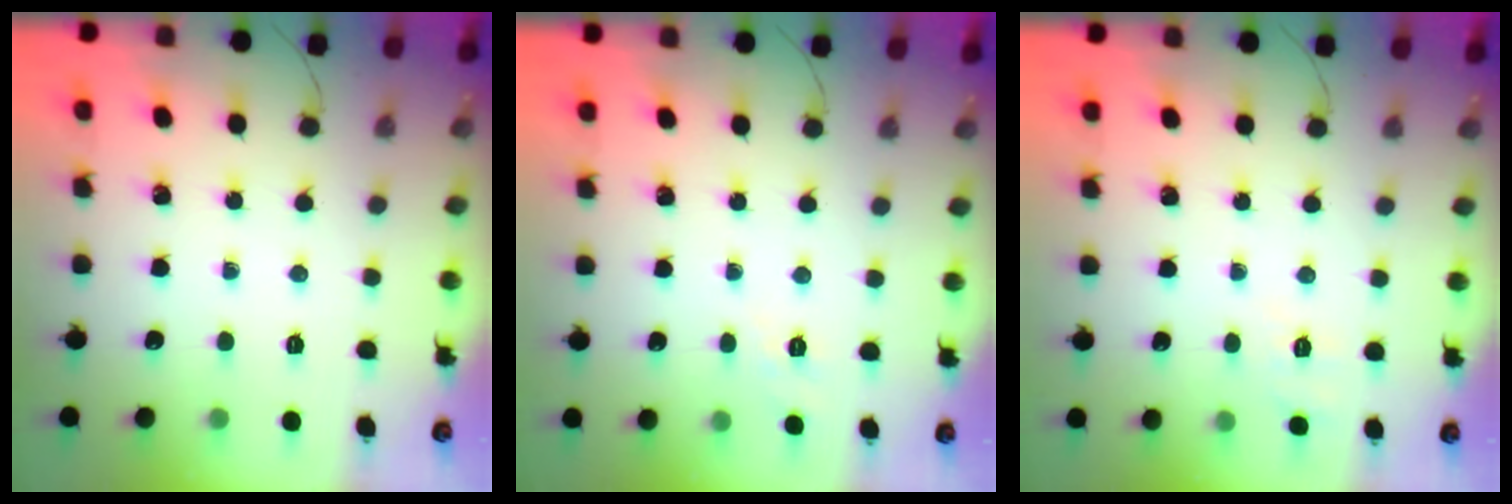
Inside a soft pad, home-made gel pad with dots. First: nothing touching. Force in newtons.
{"total": 1.8, "press": 1.2, "slide": 1.4}
{"total": 4.9, "press": 4.4, "slide": 2.3}